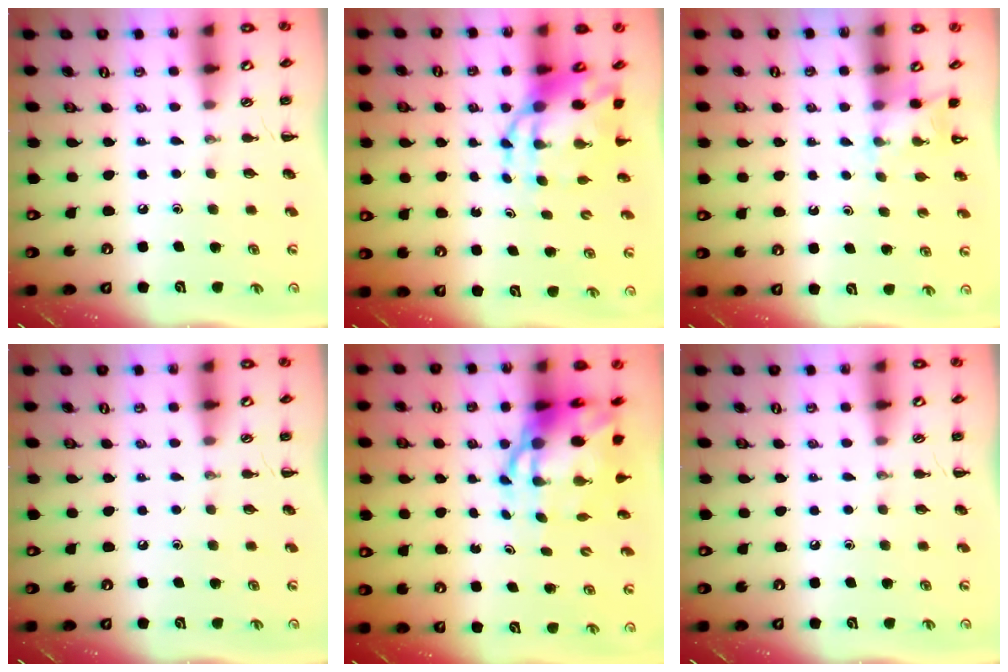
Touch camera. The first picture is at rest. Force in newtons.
{"total": 7.8, "press": 7.5, "slide": 2.0}
{"total": 3.5, "press": 3.3, "slide": 1.1}
{"total": 0.0}
{"total": 9.2, "press": 8.9, "slide": 2.3}
{"total": 0.0}